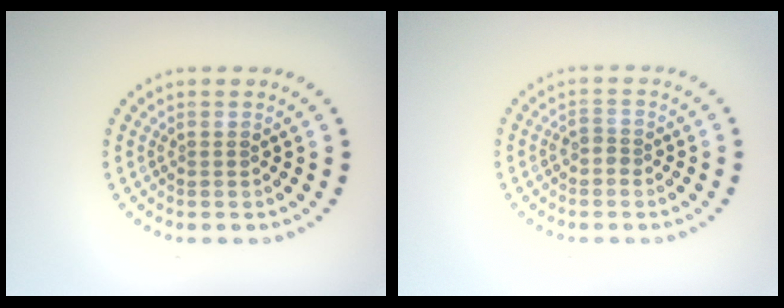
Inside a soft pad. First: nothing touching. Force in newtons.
{"total": 1.1, "press": 0.9, "slide": 0.7}